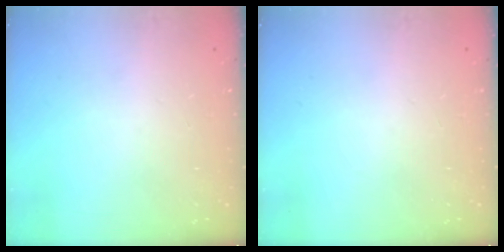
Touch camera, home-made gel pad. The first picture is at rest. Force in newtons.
{"total": 0.0}